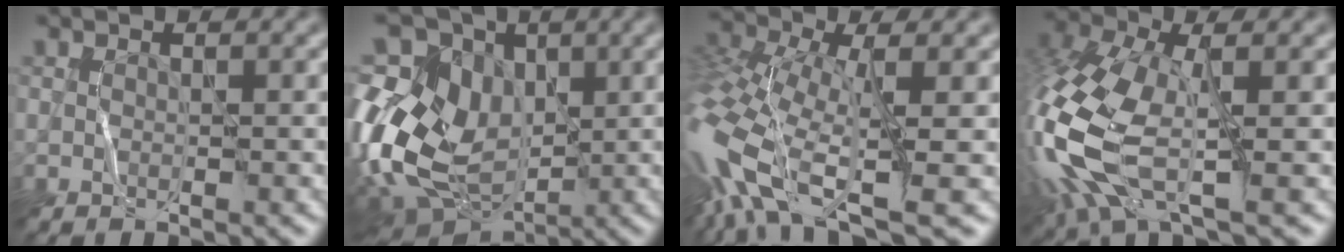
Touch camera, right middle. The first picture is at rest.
{"total": 13.5, "force": [0.2, 10.4, 8.6], "torque": [-0.181, 0.013, 0.013]}
{"total": 12.1, "force": [-3.8, 5.6, 10.1], "torque": [-0.246, -0.001, -0.069]}
{"total": 12.4, "force": [-3.0, 6.1, 10.3], "torque": [-0.274, 0.001, -0.062]}